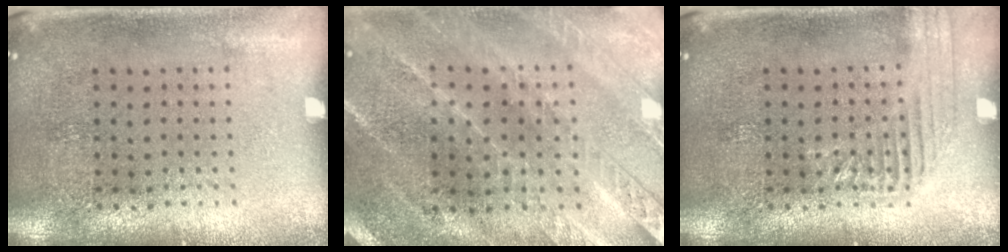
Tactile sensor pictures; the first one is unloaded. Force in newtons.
{"total": 2.4, "press": 2.4, "slide": 0.4}
{"total": 1.7, "press": 1.6, "slide": 0.2}